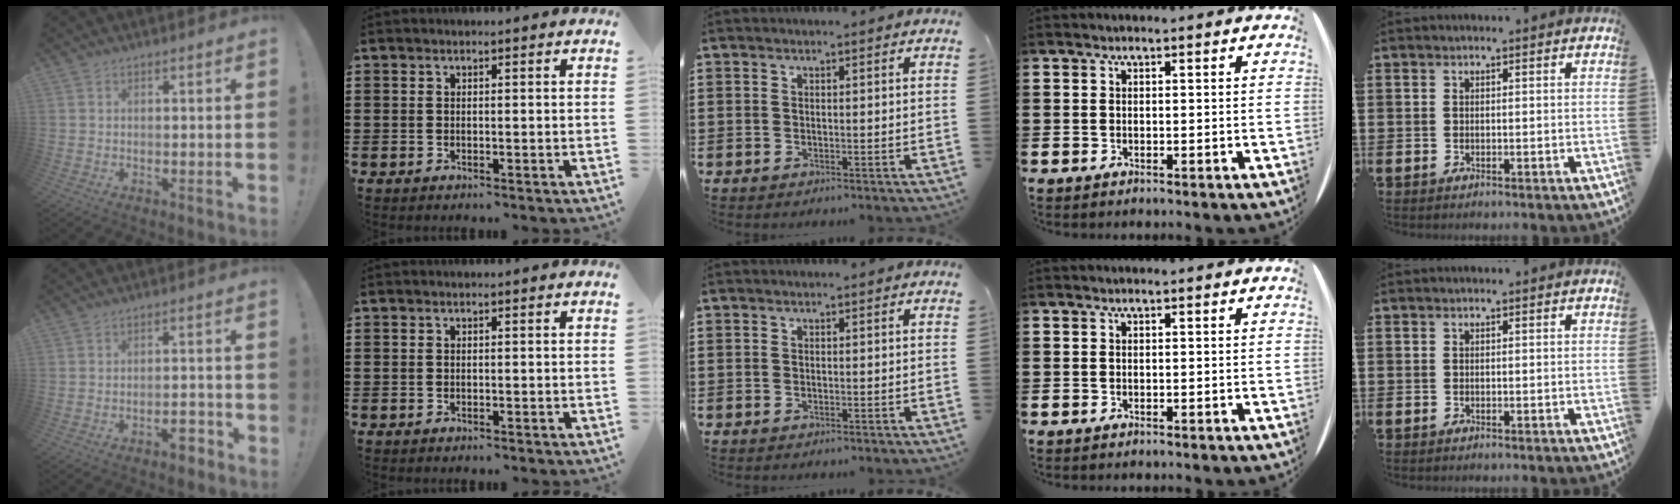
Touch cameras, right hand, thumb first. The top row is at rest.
{"thumb": {"total": 4.4, "force": [-3.1, 1.6, 2.7], "torque": [-0.039, 0.022, -0.051]}}